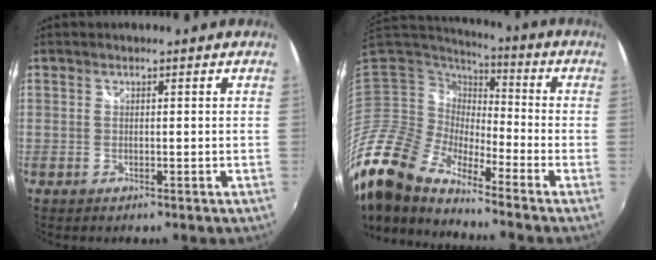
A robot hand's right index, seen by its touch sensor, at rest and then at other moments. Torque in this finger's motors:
{"motor_torque": [-0.48, -0.61, -0.24, -0.20]}